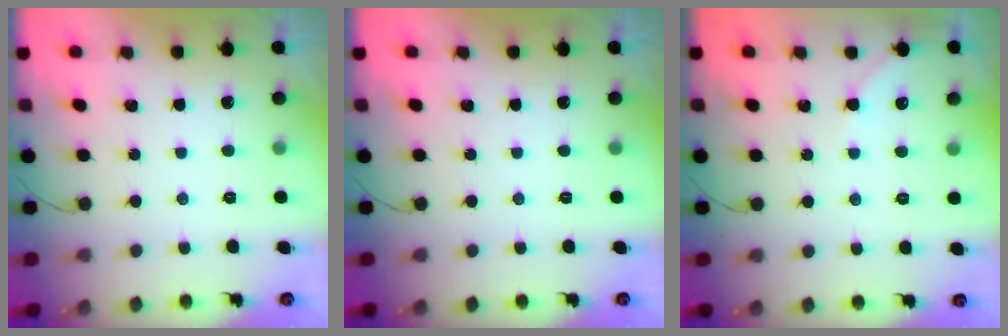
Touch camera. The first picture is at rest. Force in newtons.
{"total": 0.0}
{"total": 2.9, "press": 2.8, "slide": 0.4}